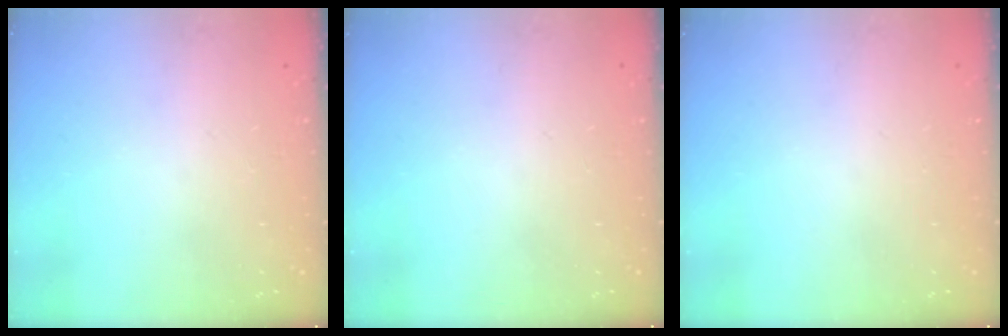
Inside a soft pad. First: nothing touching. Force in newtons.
{"total": 0.0}
{"total": 0.0}